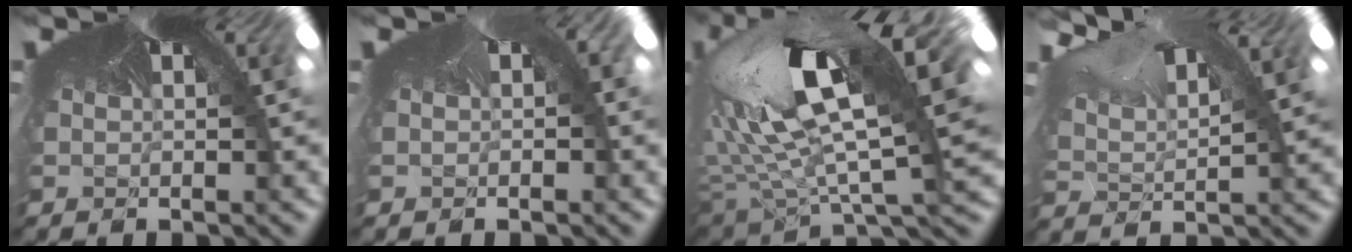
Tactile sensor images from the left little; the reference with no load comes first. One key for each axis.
{"total": 1.1, "fx": -0.2, "fy": 0.9, "fz": 0.6, "tx": -0.015, "ty": 0.002, "tz": -0.003}
{"total": 2.9, "fx": -2.5, "fy": 1.1, "fz": 1.0, "tx": -0.094, "ty": -0.054, "tz": -0.025}
{"total": 1.9, "fx": 1.0, "fy": 0.7, "fz": 1.4, "tx": -0.063, "ty": 0.007, "tz": 0.030}